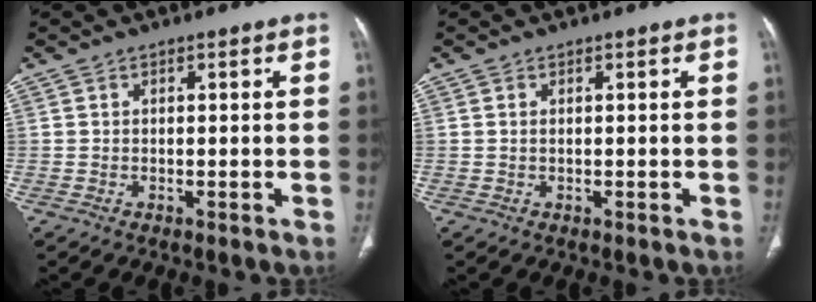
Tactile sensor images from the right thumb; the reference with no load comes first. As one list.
[{"total": 0.5, "force": [0.0, 0.2, 0.5], "torque": [-0.014, 0.002, 0.001]}]